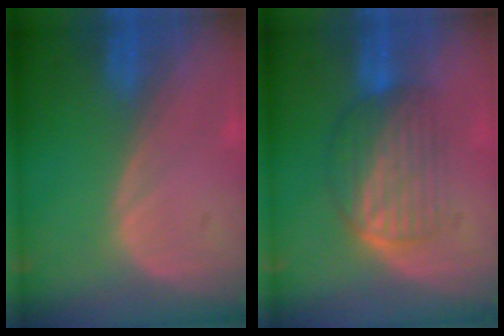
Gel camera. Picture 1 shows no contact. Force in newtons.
{"total": 6.2, "press": 6.1, "slide": 1.4}